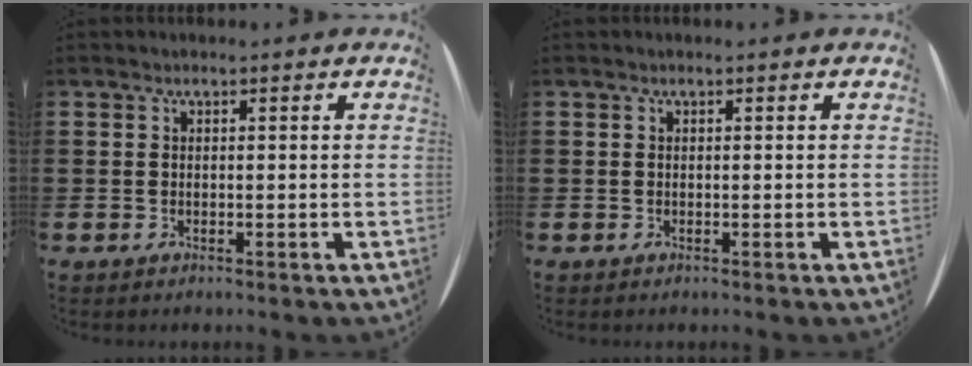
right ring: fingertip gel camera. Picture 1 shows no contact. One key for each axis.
{"total": 0.0}